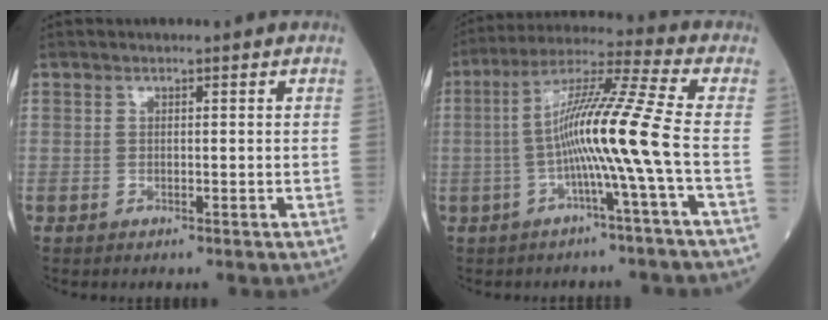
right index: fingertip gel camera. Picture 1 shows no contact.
{"total": 11.6, "force": [-2.3, -2.3, 11.2], "torque": [-0.207, 0.019, -0.048]}